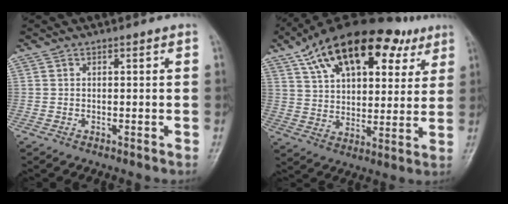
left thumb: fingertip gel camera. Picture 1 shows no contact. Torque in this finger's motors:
{"motor_torque": [1.41, 2.04, 1.51, -1.26, 0.38]}